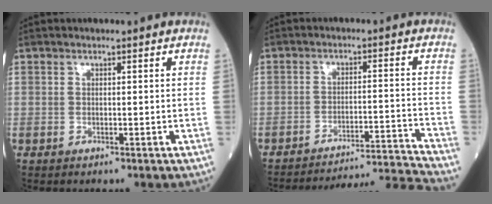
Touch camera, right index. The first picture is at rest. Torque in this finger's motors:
{"motor_torque": [0.03, -0.18, 0.19, 0.05]}